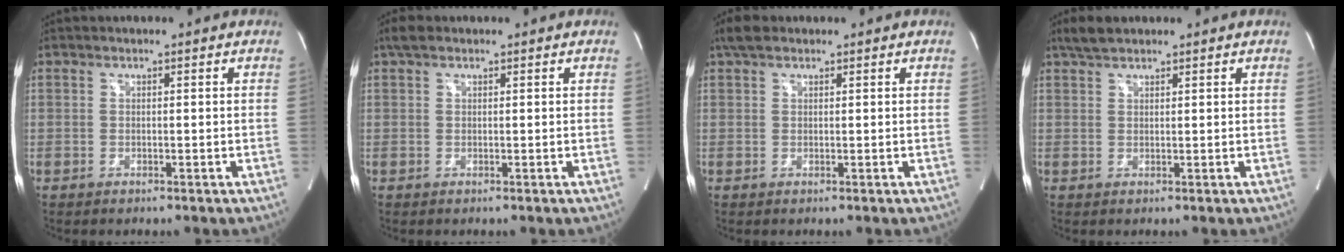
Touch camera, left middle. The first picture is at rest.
{"total": 1.9, "force": [1.3, 0.8, 1.0], "torque": [-0.025, 0.019, 0.025]}
{"total": 2.6, "force": [1.9, 1.2, 1.3], "torque": [-0.031, 0.020, 0.035]}
{"total": 3.0, "force": [2.5, 1.0, 1.3], "torque": [-0.034, 0.012, 0.048]}